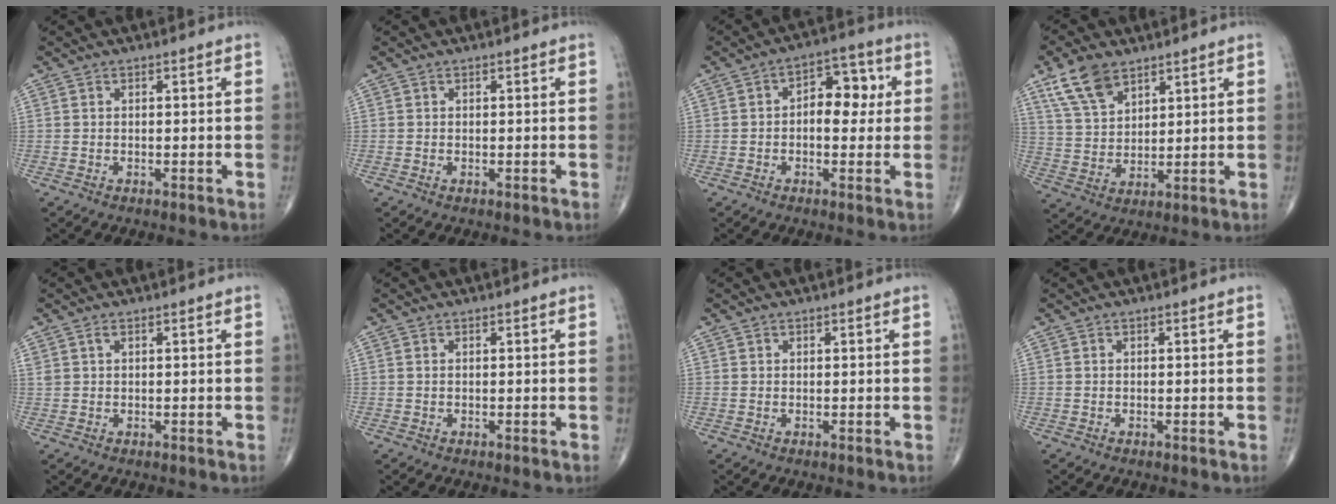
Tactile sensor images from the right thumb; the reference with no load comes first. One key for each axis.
{"total": 0.0}
{"total": 8.1, "fx": 0.8, "fy": 5.1, "fz": 6.3, "tx": -0.053, "ty": 0.023, "tz": 0.005}
{"total": 9.4, "fx": 6.1, "fy": 4.9, "fz": 5.2, "tx": -0.090, "ty": -0.023, "tz": 0.125}
{"total": 1.1, "fx": 0.7, "fy": 0.6, "fz": 0.6, "tx": -0.015, "ty": 0.011, "tz": 0.015}
{"total": 0.0}
{"total": 0.0}
{"total": 0.0}